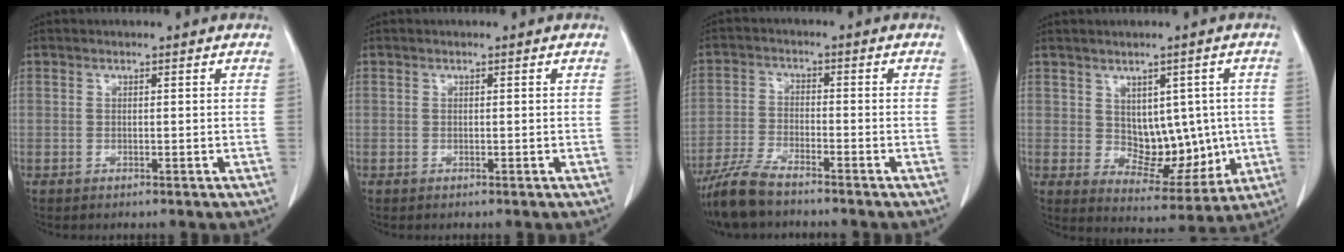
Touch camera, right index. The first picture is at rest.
{"total": 0.0}
{"total": 7.3, "force": [-6.1, 1.2, 3.7], "torque": [-0.080, -0.020, -0.120]}
{"total": 8.5, "force": [0.6, 5.5, 6.5], "torque": [-0.073, 0.008, 0.034]}